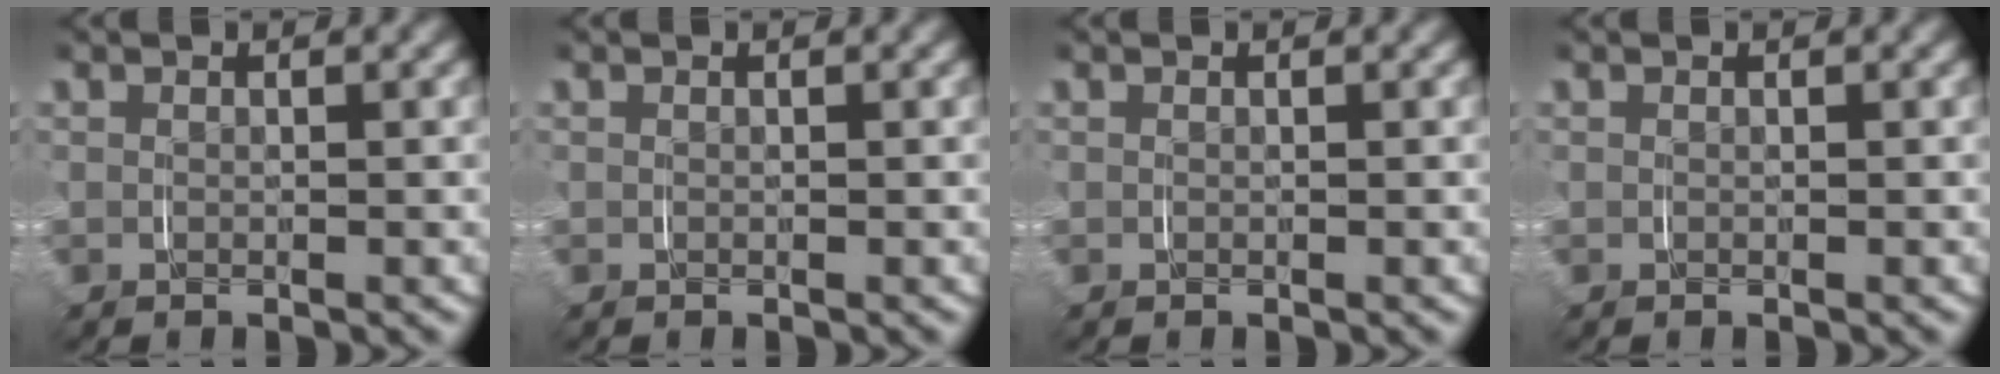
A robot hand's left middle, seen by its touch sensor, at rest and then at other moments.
{"total": 0.0}
{"total": 0.0}
{"total": 0.0}